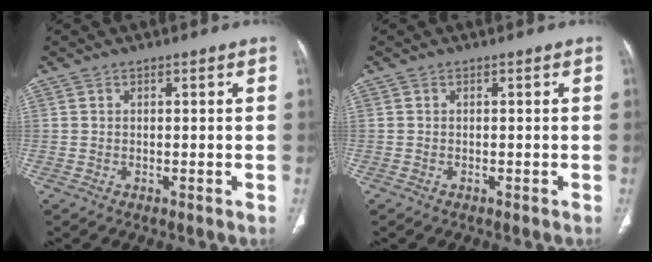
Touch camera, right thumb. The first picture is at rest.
{"total": 0.0}